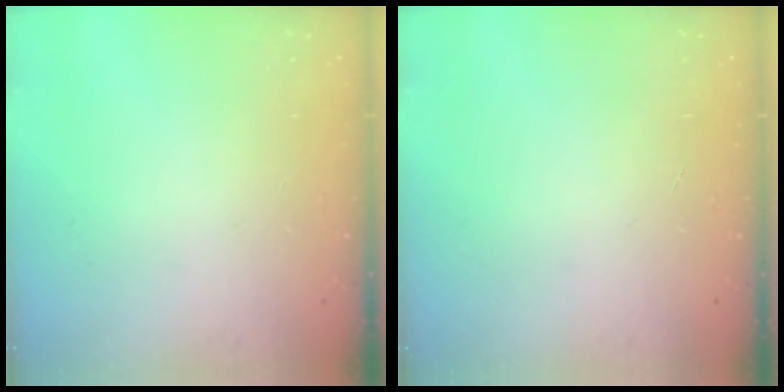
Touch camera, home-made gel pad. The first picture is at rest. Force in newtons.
{"total": 0.0}